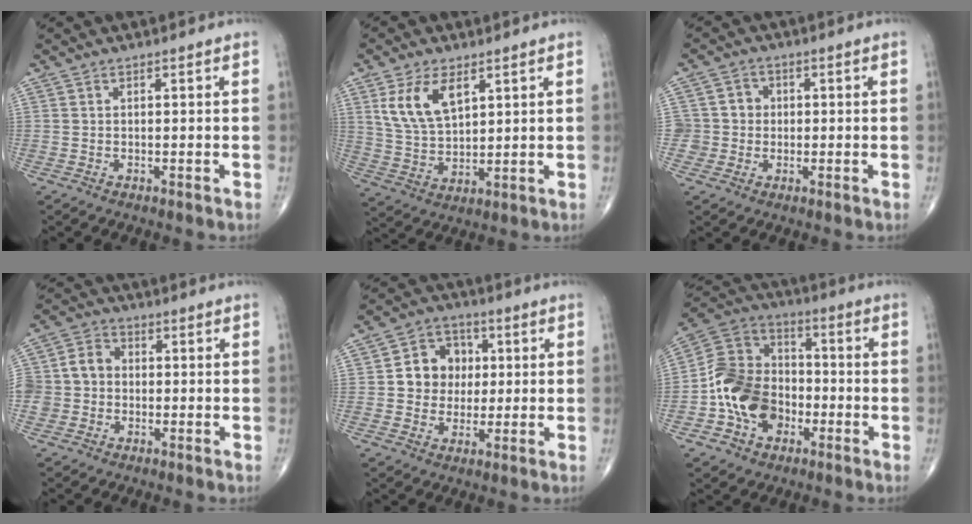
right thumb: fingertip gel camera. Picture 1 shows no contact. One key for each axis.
{"total": 10.0, "fx": 4.5, "fy": 5.4, "fz": 7.2, "tx": -0.128, "ty": -0.017, "tz": 0.096}
{"total": 5.0, "fx": -0.2, "fy": 5.0, "fz": 0.3, "tx": 0.034, "ty": 0.013, "tz": -0.010}
{"total": 8.7, "fx": -0.7, "fy": 7.8, "fz": 3.9, "tx": -0.064, "ty": 0.031, "tz": -0.019}
{"total": 9.6, "fx": 0.9, "fy": 8.4, "fz": 4.5, "tx": -0.026, "ty": 0.012, "tz": 0.008}
{"total": 14.9, "fx": -4.4, "fy": 11.5, "fz": 8.4, "tx": -0.121, "ty": 0.045, "tz": -0.087}